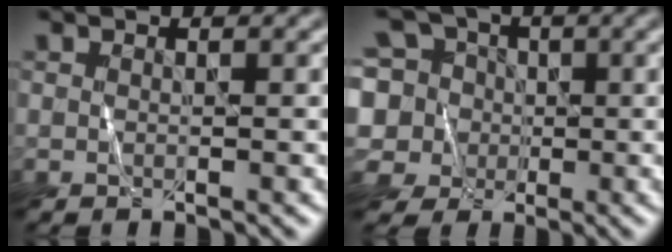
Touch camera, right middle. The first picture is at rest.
{"total": 10.4, "force": [2.1, 9.3, 4.3], "torque": [-0.108, 0.042, 0.005]}